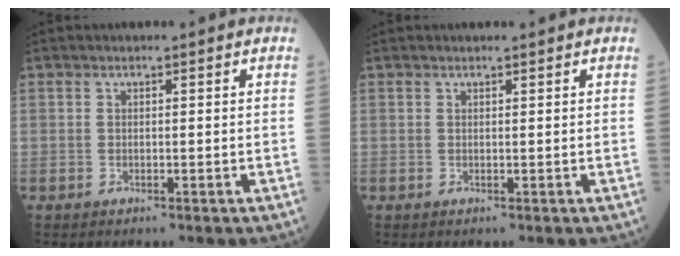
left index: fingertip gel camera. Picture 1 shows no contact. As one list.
[{"total": 0.5, "force": [0.5, 0.0, 0.1], "torque": [-0.006, 0.000, 0.008]}]